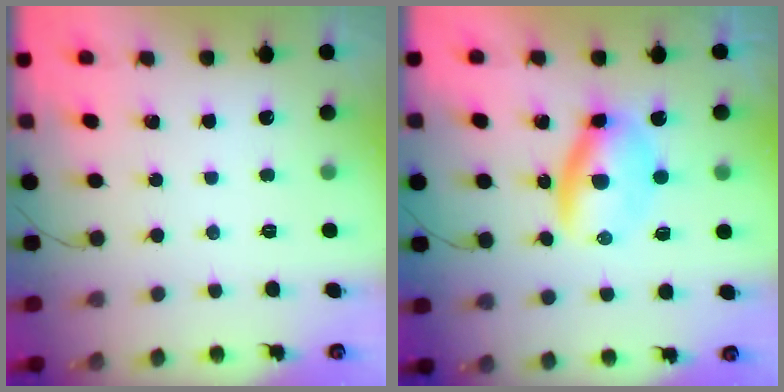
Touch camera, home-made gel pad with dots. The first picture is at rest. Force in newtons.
{"total": 6.3, "press": 6.0, "slide": 1.7}